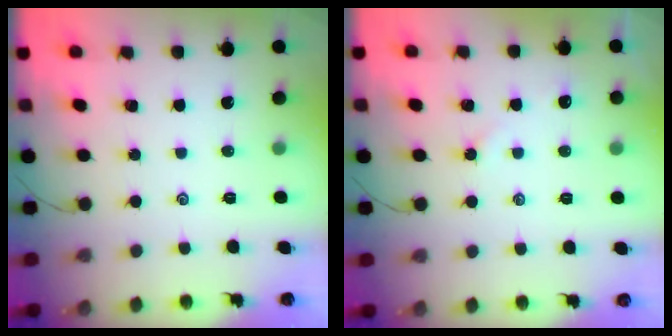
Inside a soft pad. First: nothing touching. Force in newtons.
{"total": 2.2, "press": 2.2, "slide": 0.4}